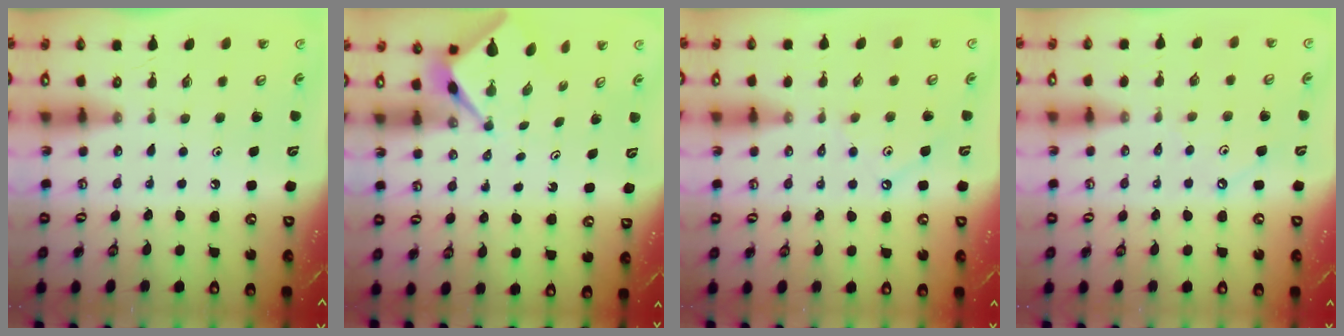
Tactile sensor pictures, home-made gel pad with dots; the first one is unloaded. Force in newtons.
{"total": 2.7, "press": 2.7, "slide": 0.1}
{"total": 1.5, "press": 1.4, "slide": 0.2}
{"total": 2.4, "press": 2.3, "slide": 0.4}